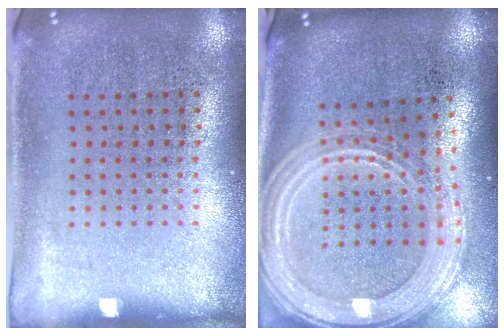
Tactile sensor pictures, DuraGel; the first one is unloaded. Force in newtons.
{"total": 3.1, "press": 2.5, "slide": 1.7}